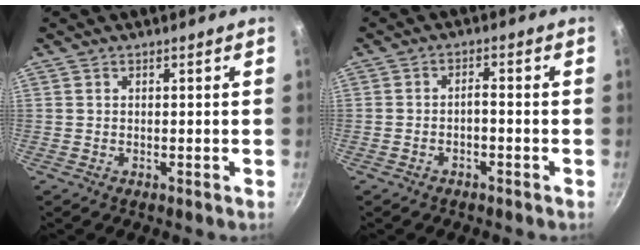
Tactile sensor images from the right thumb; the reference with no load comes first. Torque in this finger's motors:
{"motor_torque": [-0.15, 0.08, -0.40, -0.07, 0.00]}